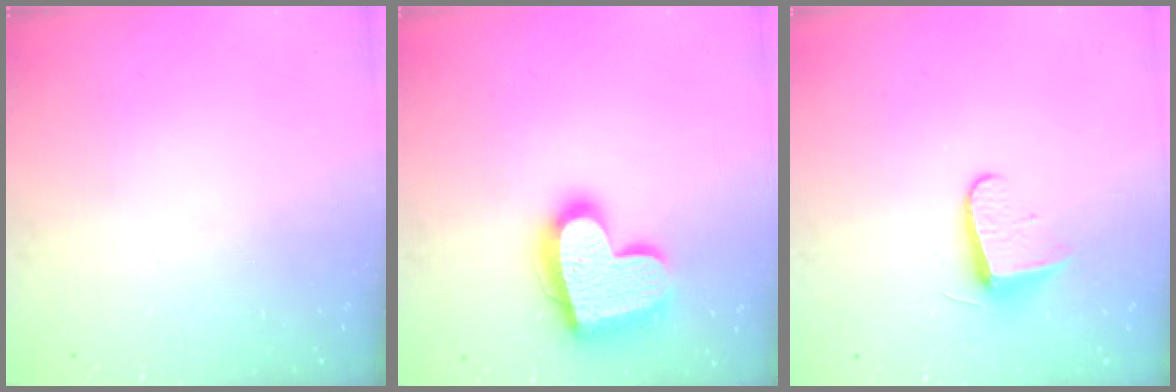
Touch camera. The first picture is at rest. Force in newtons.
{"total": 20.1, "press": 20.0, "slide": 1.7}
{"total": 7.8, "press": 7.7, "slide": 0.4}